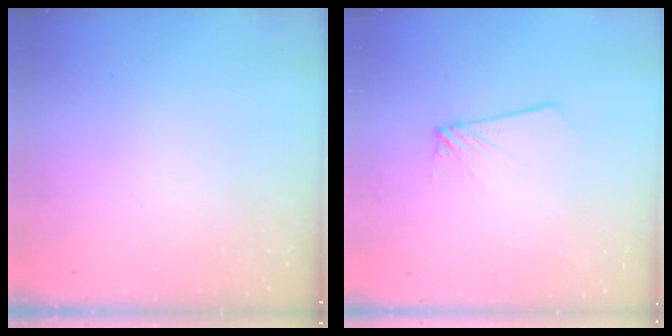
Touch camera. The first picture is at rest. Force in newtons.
{"total": 1.7, "press": 1.7, "slide": 0.1}